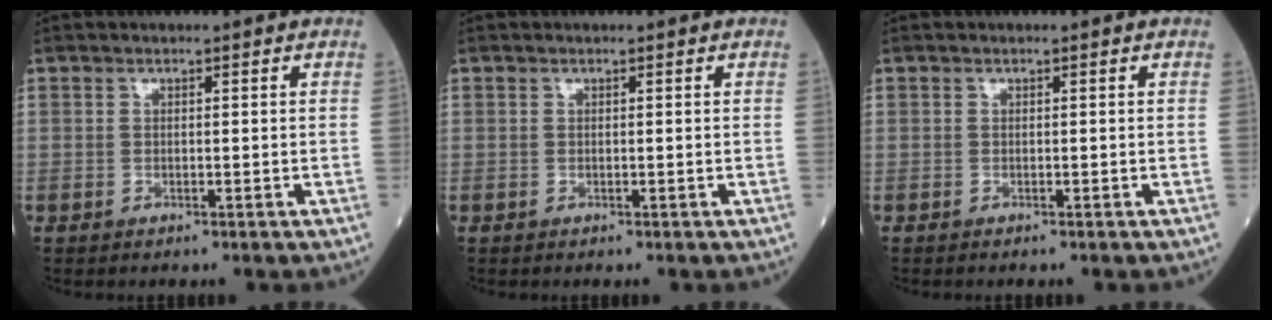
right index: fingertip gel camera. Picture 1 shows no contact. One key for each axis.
{"total": 0.0}
{"total": 0.0}